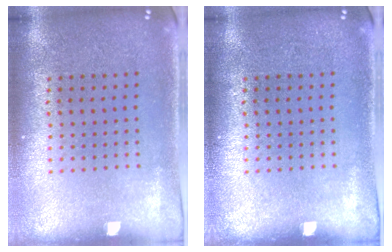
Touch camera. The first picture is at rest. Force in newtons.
{"total": 0.0}